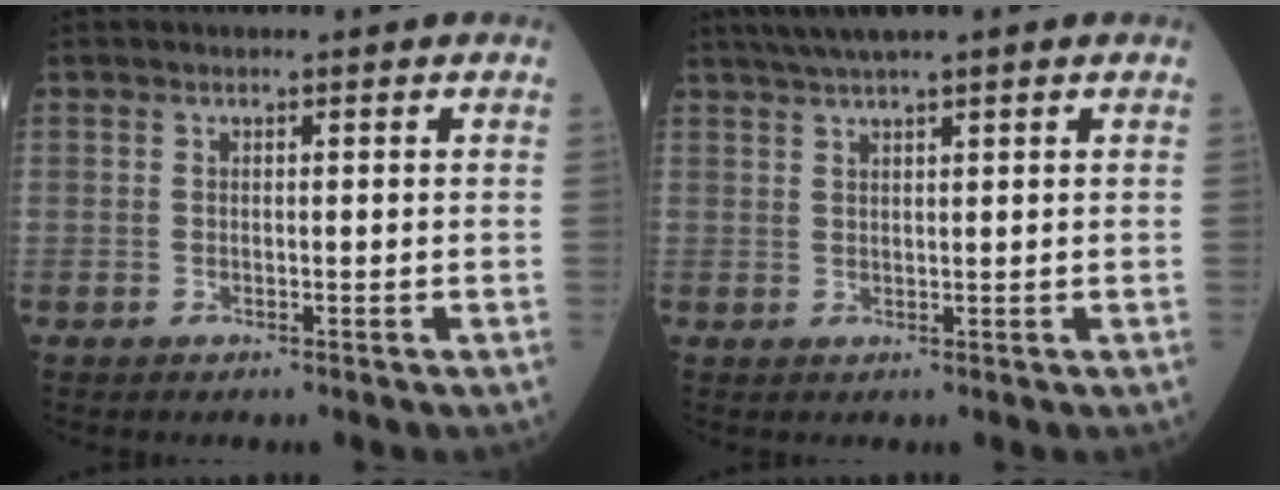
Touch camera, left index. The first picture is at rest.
{"total": 5.1, "force": [3.9, -0.3, 3.2], "torque": [-0.063, 0.029, 0.072]}